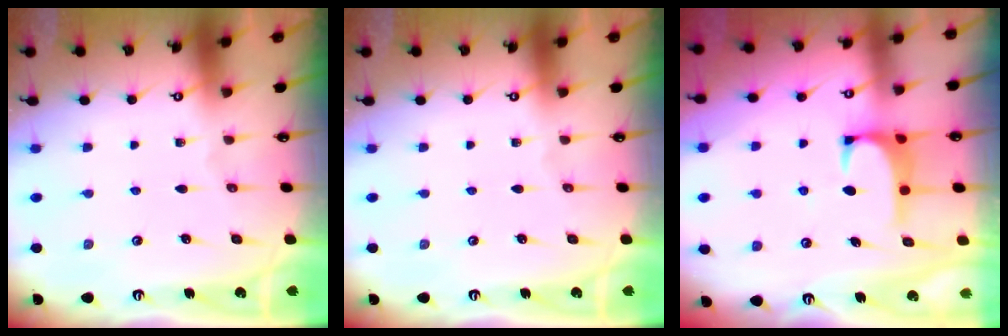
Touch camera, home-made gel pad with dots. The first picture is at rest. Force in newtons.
{"total": 0.0}
{"total": 1.2, "press": 1.1, "slide": 0.5}